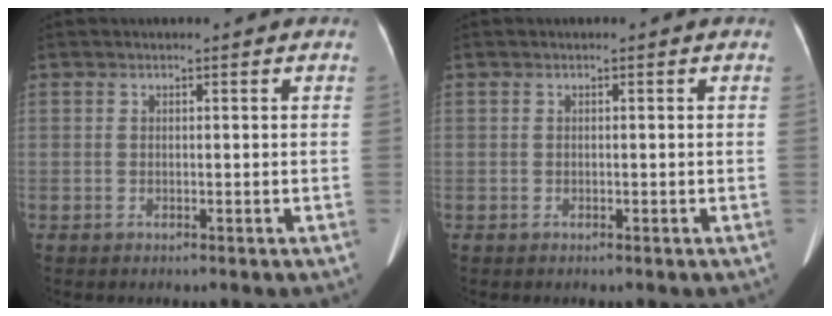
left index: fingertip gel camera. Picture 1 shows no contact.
{"total": 0.0}